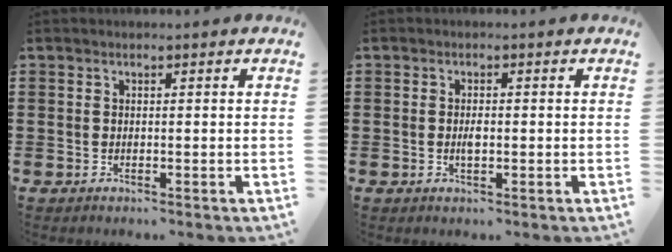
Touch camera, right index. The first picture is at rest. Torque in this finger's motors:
{"motor_torque": [2.14, 0.00, 0.13, 0.05]}